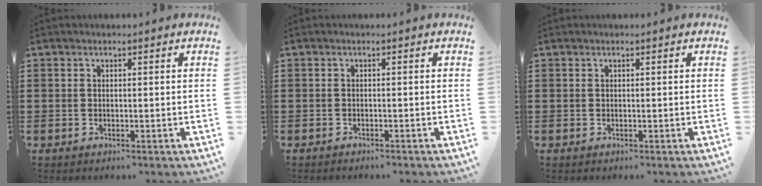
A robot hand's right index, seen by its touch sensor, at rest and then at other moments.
{"total": 0.7, "force": [-0.7, 0.1, 0.0], "torque": [-0.002, 0.000, -0.016]}
{"total": 0.0}